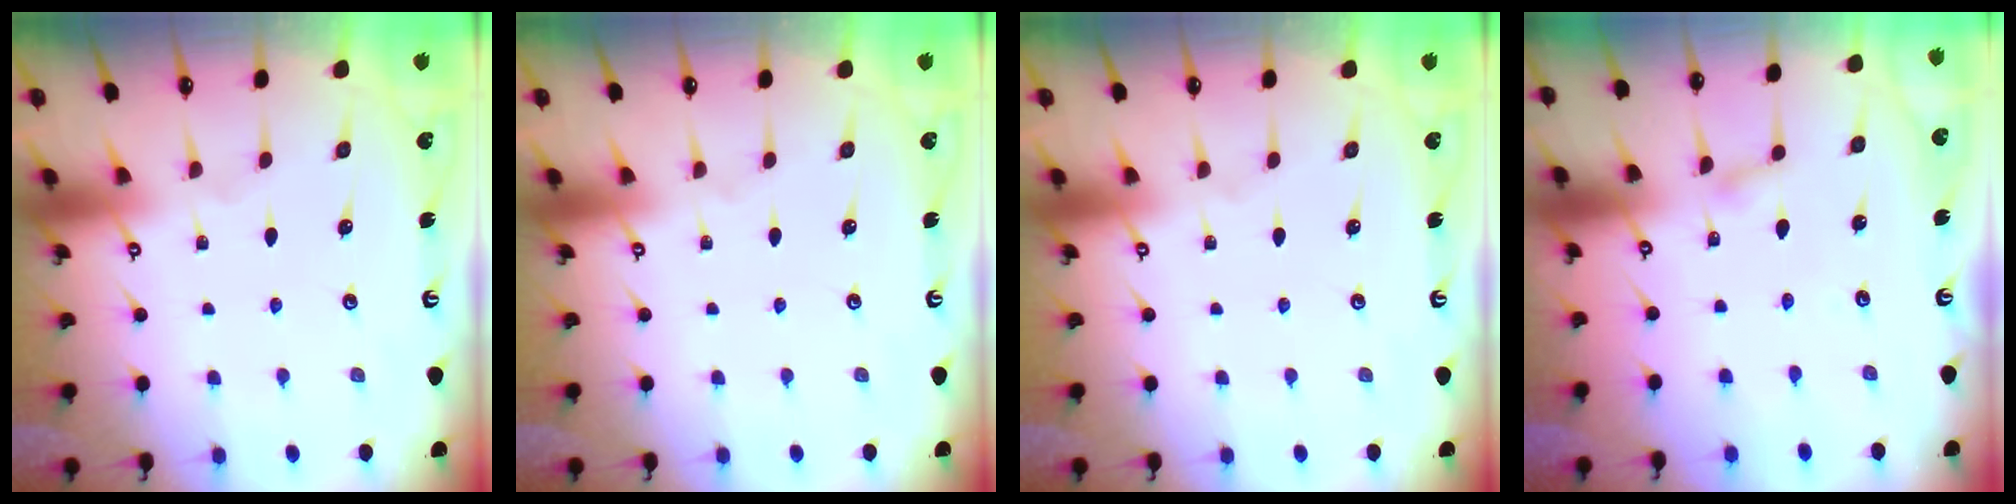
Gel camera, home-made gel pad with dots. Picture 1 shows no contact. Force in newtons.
{"total": 0.0}
{"total": 0.0}
{"total": 1.7, "press": 1.7, "slide": 0.2}